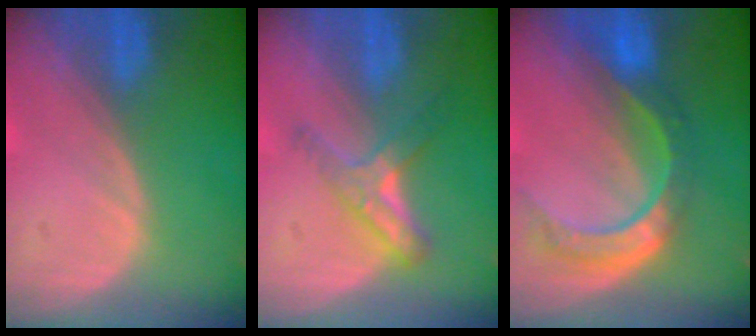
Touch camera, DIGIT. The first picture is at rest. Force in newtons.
{"total": 5.4, "press": 5.0, "slide": 2.1}
{"total": 8.8, "press": 7.3, "slide": 4.9}